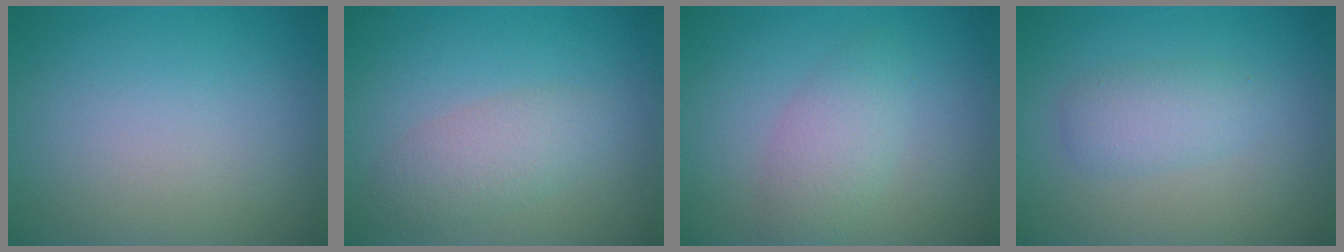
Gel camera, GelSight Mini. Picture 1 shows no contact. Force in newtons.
{"total": 2.8, "press": 2.8, "slide": 0.0}
{"total": 2.7, "press": 2.7, "slide": 0.1}
{"total": 2.3, "press": 2.3, "slide": 0.1}